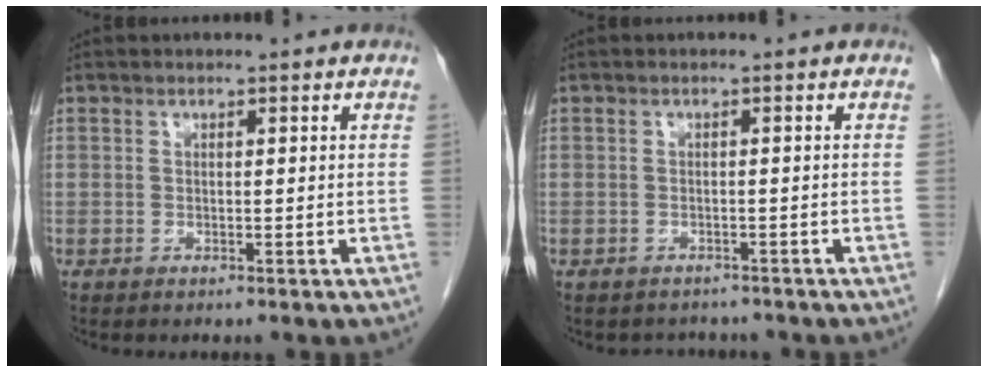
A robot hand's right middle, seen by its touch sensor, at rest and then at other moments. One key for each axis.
{"total": 2.6, "fx": -2.3, "fy": 1.2, "fz": -0.2, "tx": -0.004, "ty": 0.000, "tz": -0.034}